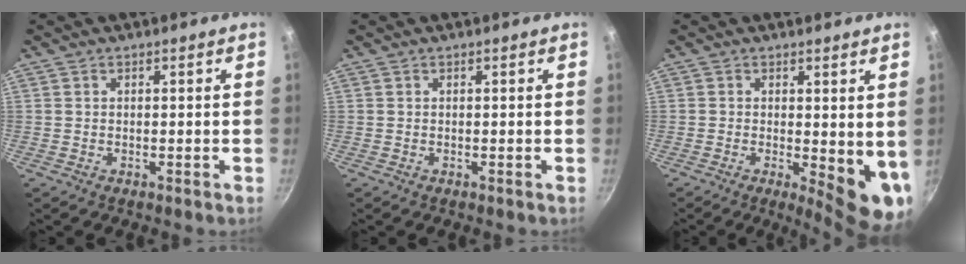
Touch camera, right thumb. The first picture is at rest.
{"total": 0.0}
{"total": 8.8, "force": [-0.2, 3.4, 8.2], "torque": [-0.090, -0.017, 0.000]}